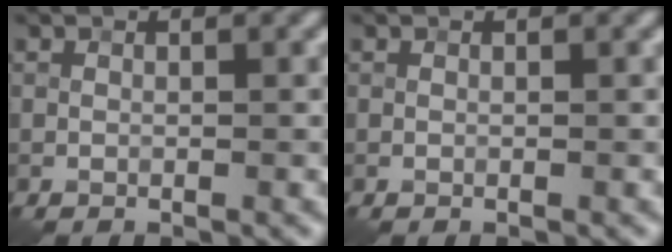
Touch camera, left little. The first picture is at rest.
{"total": 0.0}